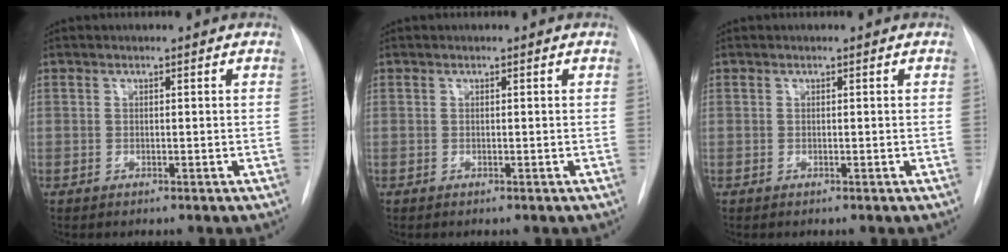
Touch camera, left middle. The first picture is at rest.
{"total": 0.0}
{"total": 0.0}